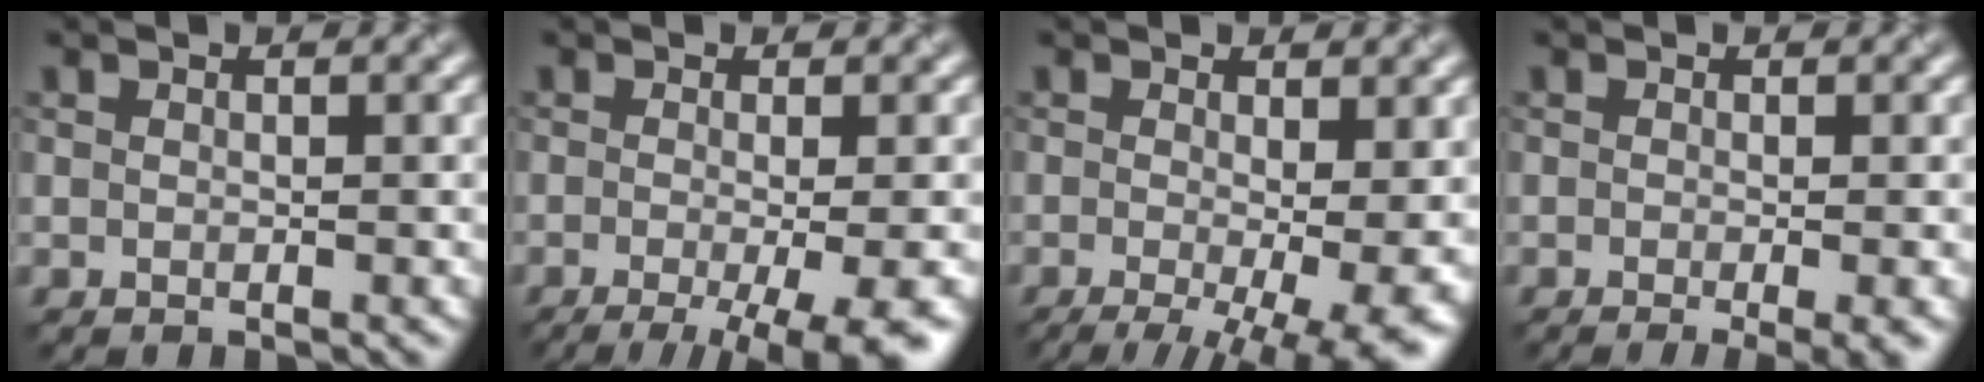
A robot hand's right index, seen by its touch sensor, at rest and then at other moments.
{"total": 9.3, "force": [-3.6, 3.1, 8.0], "torque": [-0.078, -0.009, -0.050]}
{"total": 10.6, "force": [-2.7, 3.9, 9.5], "torque": [-0.128, -0.022, -0.024]}
{"total": 3.8, "force": [-1.3, 1.2, 3.4], "torque": [-0.035, -0.012, -0.013]}